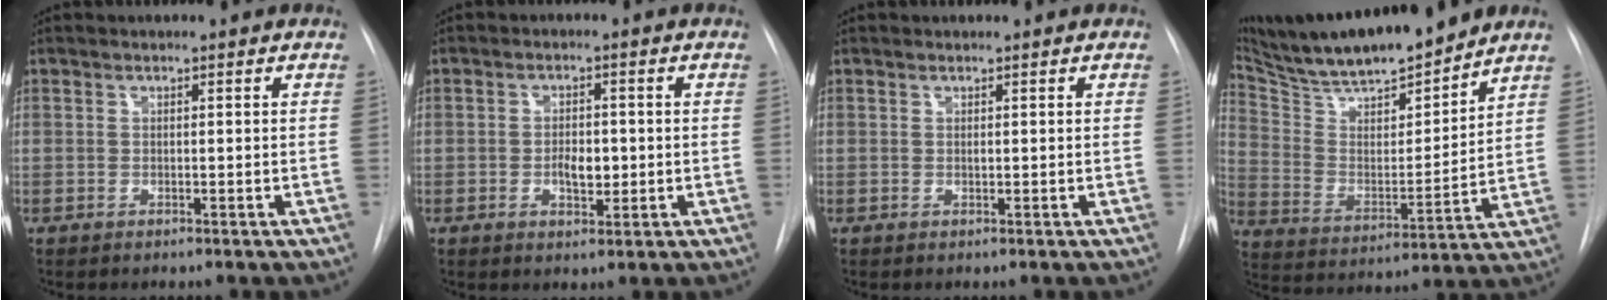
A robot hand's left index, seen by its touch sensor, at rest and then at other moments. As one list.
[{"total": 3.6, "force": [-0.5, 1.9, 3.0], "torque": [-0.047, 0.002, -0.004]}, {"total": 0.0}, {"total": 16.7, "force": [15.0, 2.0, 7.1], "torque": [-0.128, 0.004, 0.262]}]